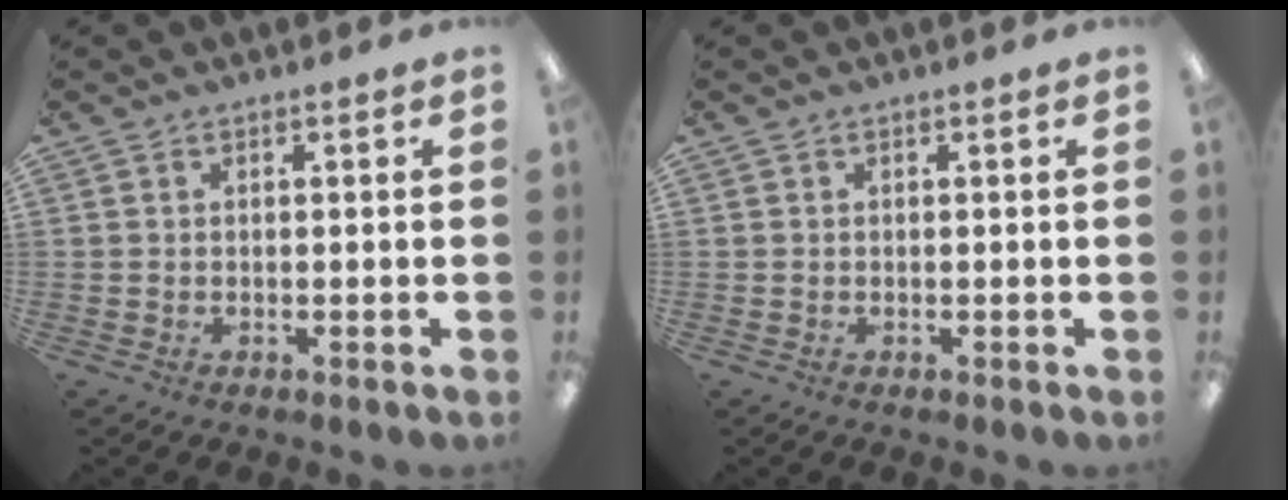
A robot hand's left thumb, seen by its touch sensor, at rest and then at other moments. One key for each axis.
{"total": 0.0}